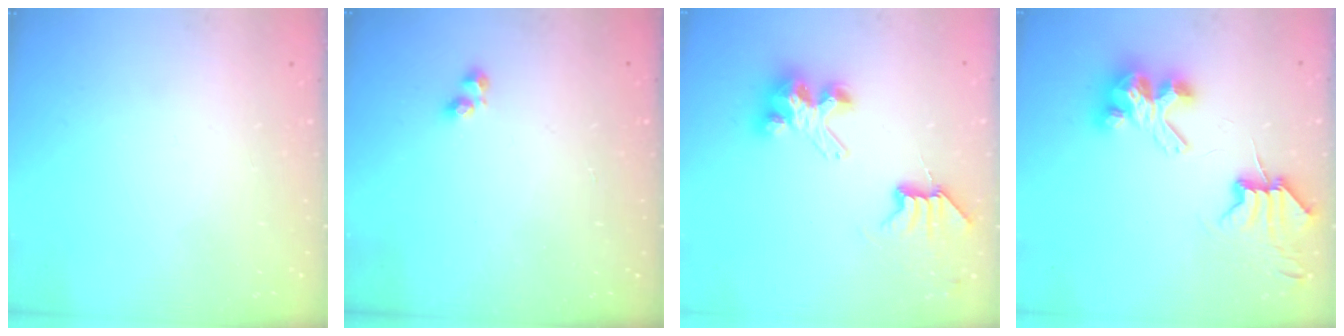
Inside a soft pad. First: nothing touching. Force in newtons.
{"total": 1.9, "press": 1.9, "slide": 0.3}
{"total": 7.4, "press": 7.4, "slide": 0.2}
{"total": 6.3, "press": 6.3, "slide": 0.8}